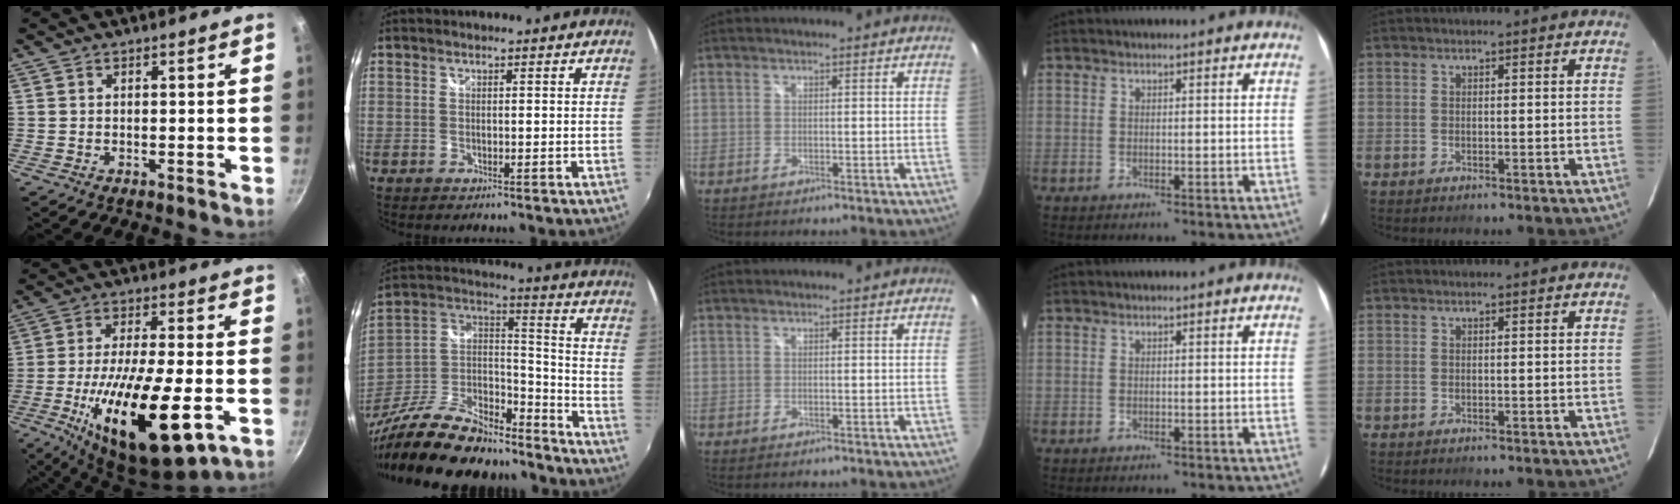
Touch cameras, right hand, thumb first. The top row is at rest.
{"thumb": {"total": 22.3, "force": [-7.3, 6.9, 19.9], "torque": [-0.345, 0.007, -0.126]}, "index": {"total": 30.0, "force": [-22.6, 11.8, 15.8], "torque": [-0.315, 0.014, -0.356]}}